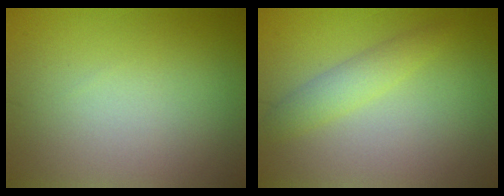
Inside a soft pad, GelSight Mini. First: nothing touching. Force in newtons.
{"total": 2.4, "press": 2.4, "slide": 0.1}